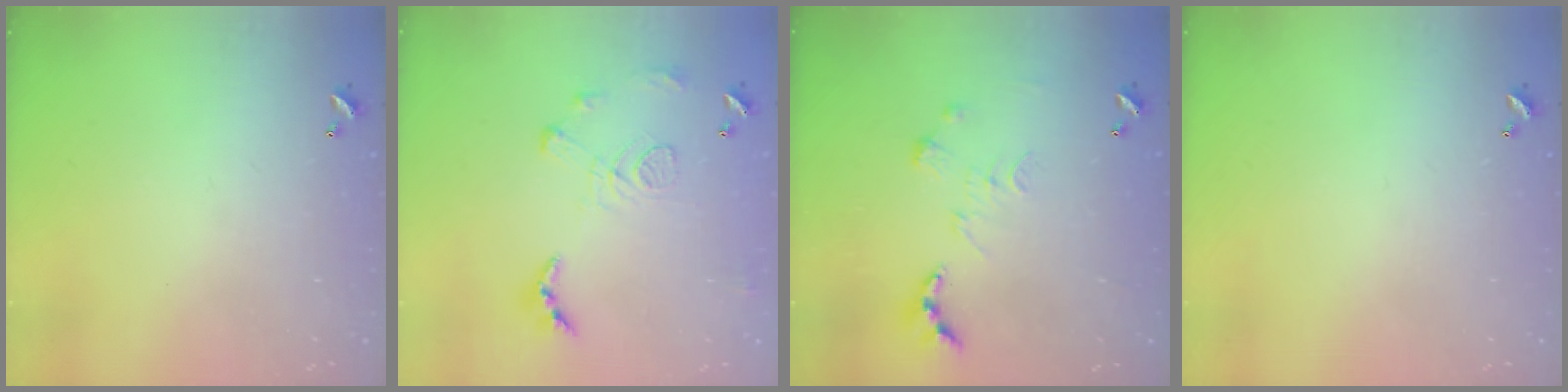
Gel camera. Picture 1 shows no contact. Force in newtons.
{"total": 11.4, "press": 11.3, "slide": 1.0}
{"total": 0.0}
{"total": 0.0}